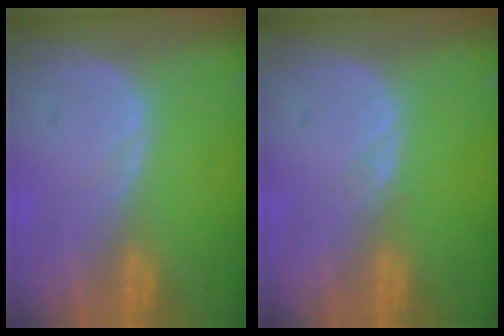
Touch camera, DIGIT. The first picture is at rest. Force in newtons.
{"total": 0.7, "press": 0.7, "slide": 0.1}